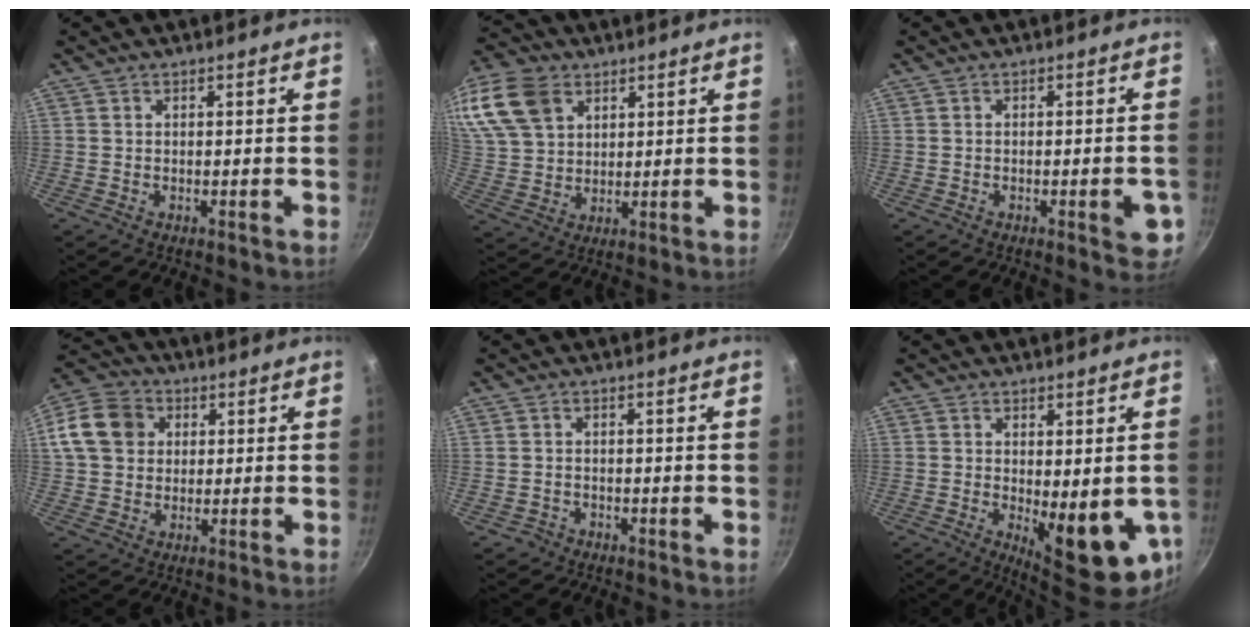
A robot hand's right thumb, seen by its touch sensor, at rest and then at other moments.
{"total": 16.5, "force": [8.0, 11.3, 9.0], "torque": [-0.194, 0.000, 0.159]}
{"total": 5.2, "force": [-1.8, 1.6, 4.6], "torque": [-0.045, 0.004, -0.022]}
{"total": 11.5, "force": [2.5, 9.5, 6.0], "torque": [-0.092, 0.016, 0.031]}
{"total": 1.3, "force": [-0.9, 0.9, 0.1], "torque": [-0.004, 0.014, -0.010]}
{"total": 13.4, "force": [-2.2, 5.1, 12.2], "torque": [-0.133, -0.016, -0.014]}